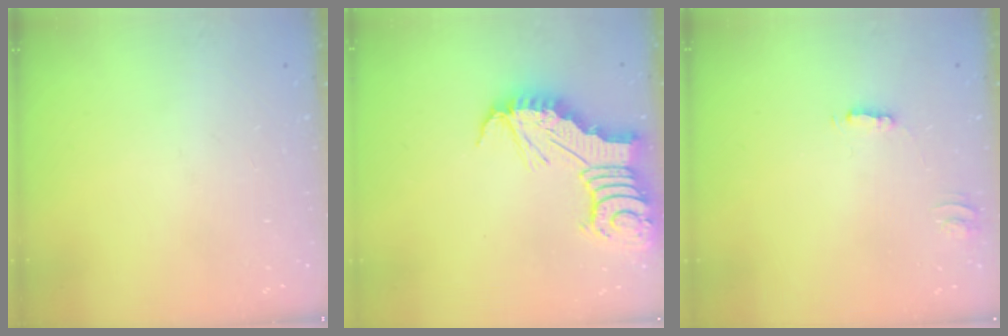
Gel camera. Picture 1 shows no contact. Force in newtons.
{"total": 7.9, "press": 7.9, "slide": 0.5}
{"total": 2.3, "press": 2.3, "slide": 0.2}